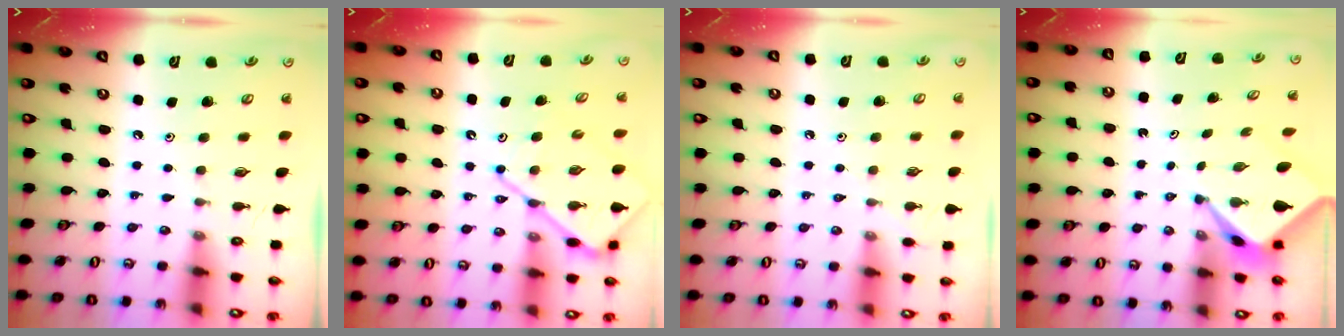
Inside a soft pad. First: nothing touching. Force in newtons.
{"total": 11.5, "press": 11.5, "slide": 1.3}
{"total": 1.8, "press": 1.7, "slide": 0.4}
{"total": 2.4, "press": 2.4, "slide": 0.2}